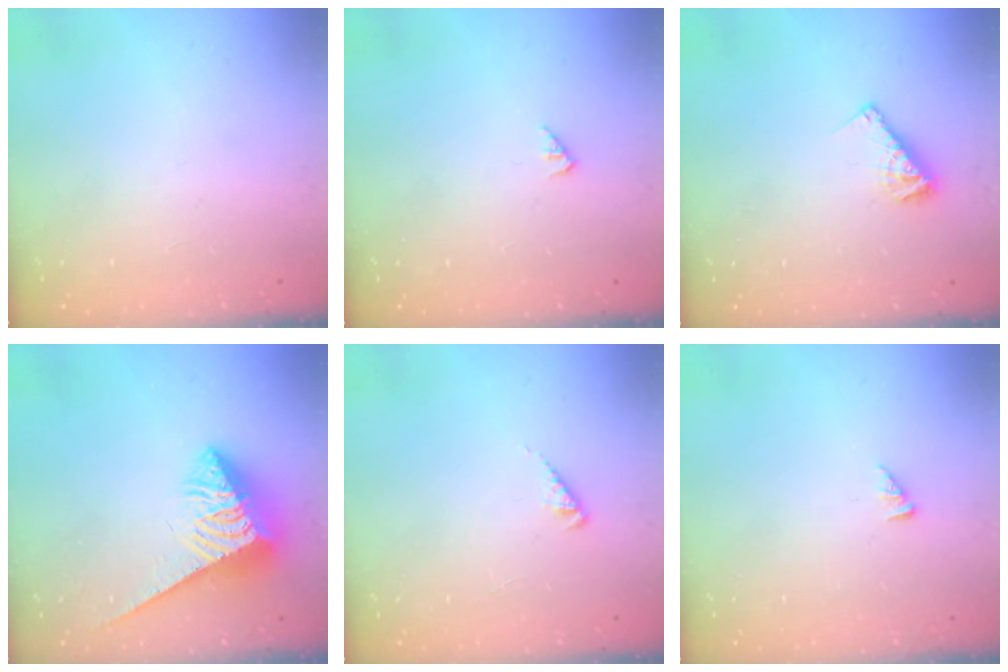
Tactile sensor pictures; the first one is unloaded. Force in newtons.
{"total": 1.7, "press": 1.7, "slide": 0.3}
{"total": 7.2, "press": 7.2, "slide": 0.6}
{"total": 6.4, "press": 6.3, "slide": 0.9}
{"total": 1.9, "press": 1.8, "slide": 0.4}
{"total": 0.7, "press": 0.7, "slide": 0.1}